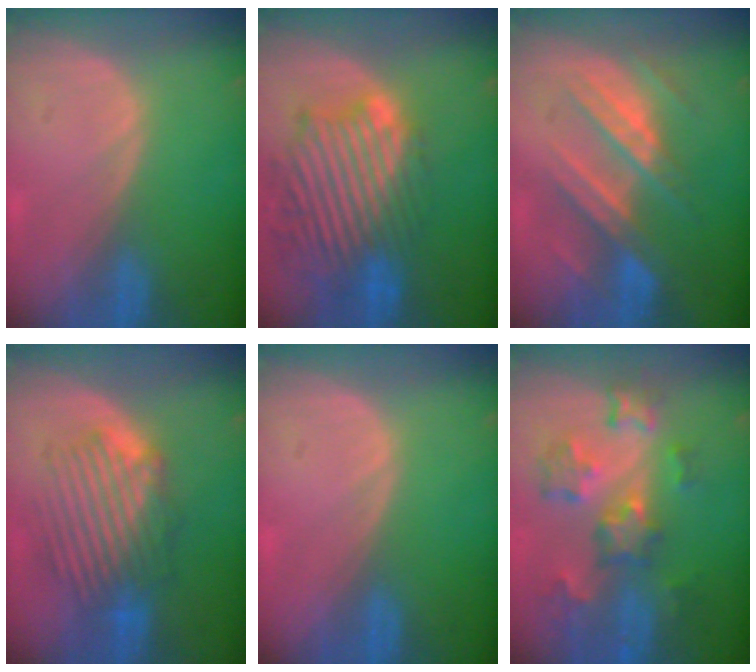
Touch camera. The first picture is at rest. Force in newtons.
{"total": 13.3, "press": 11.7, "slide": 6.4}
{"total": 8.6, "press": 8.3, "slide": 2.4}
{"total": 8.8, "press": 8.4, "slide": 2.7}
{"total": 0.0}
{"total": 9.0, "press": 7.9, "slide": 4.2}